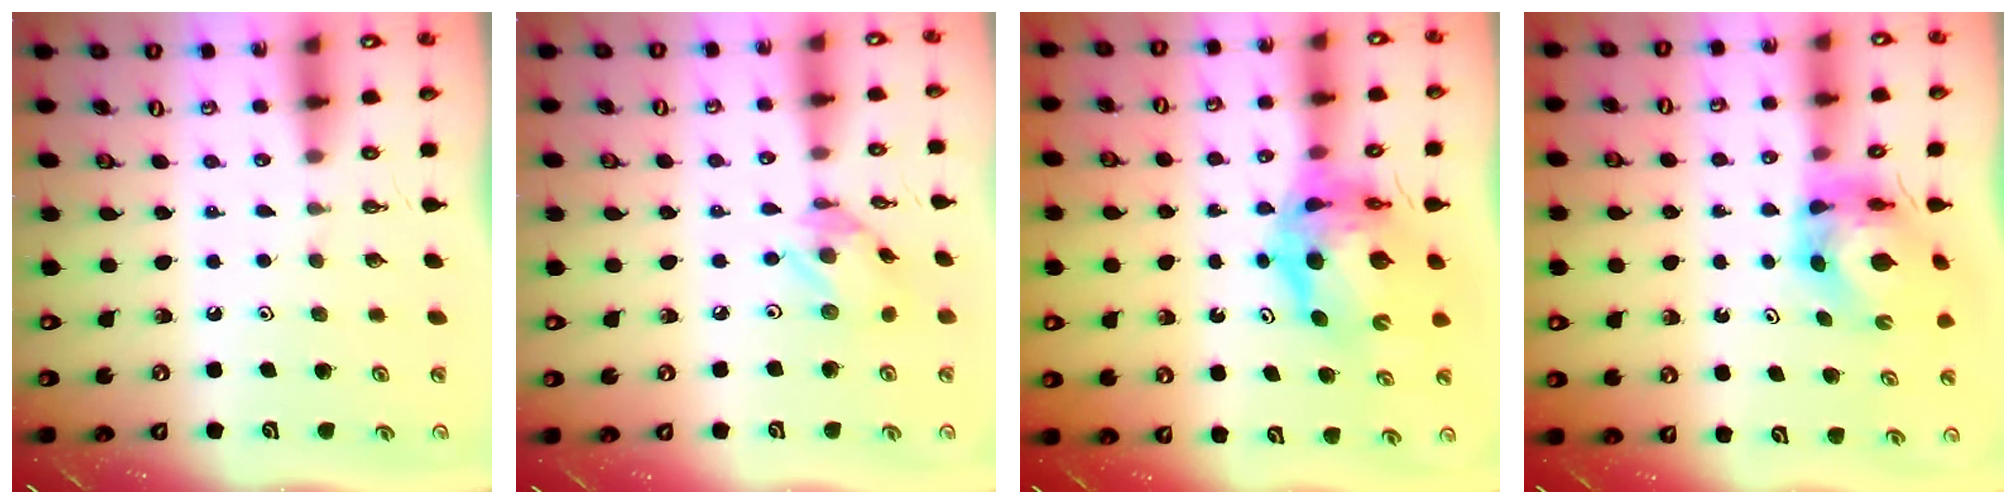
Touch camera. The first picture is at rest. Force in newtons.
{"total": 6.7, "press": 6.6, "slide": 0.5}
{"total": 11.9, "press": 11.8, "slide": 1.5}
{"total": 6.5, "press": 6.4, "slide": 0.5}